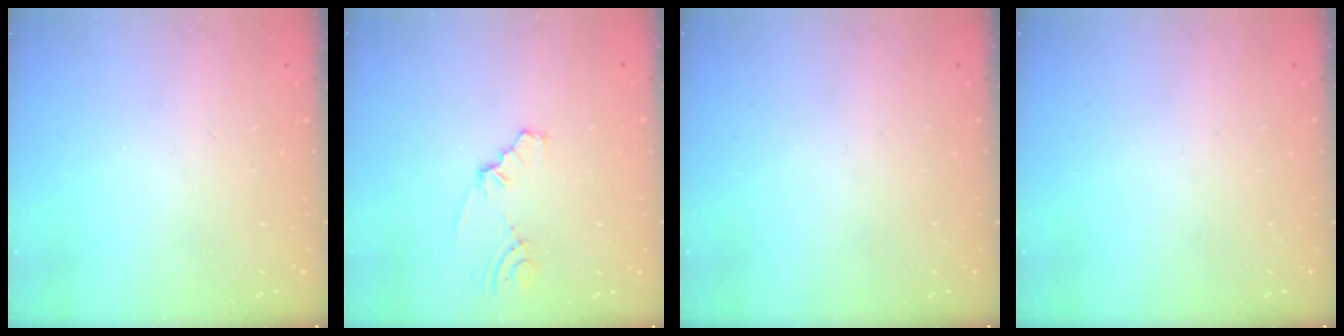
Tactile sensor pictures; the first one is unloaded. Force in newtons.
{"total": 4.2, "press": 2.1, "slide": 3.6}
{"total": 0.0}
{"total": 0.0}